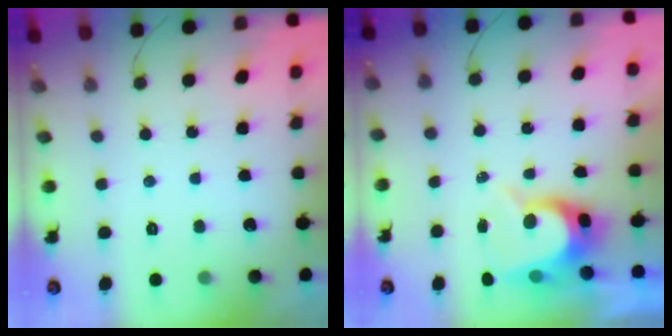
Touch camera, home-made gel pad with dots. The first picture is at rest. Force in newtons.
{"total": 6.8, "press": 6.8, "slide": 0.5}